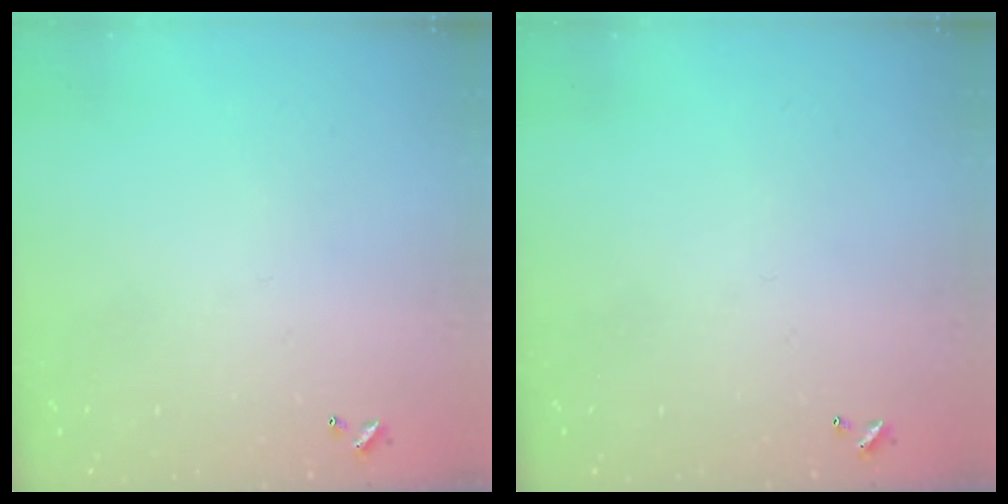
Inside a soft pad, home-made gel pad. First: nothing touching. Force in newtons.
{"total": 0.0}